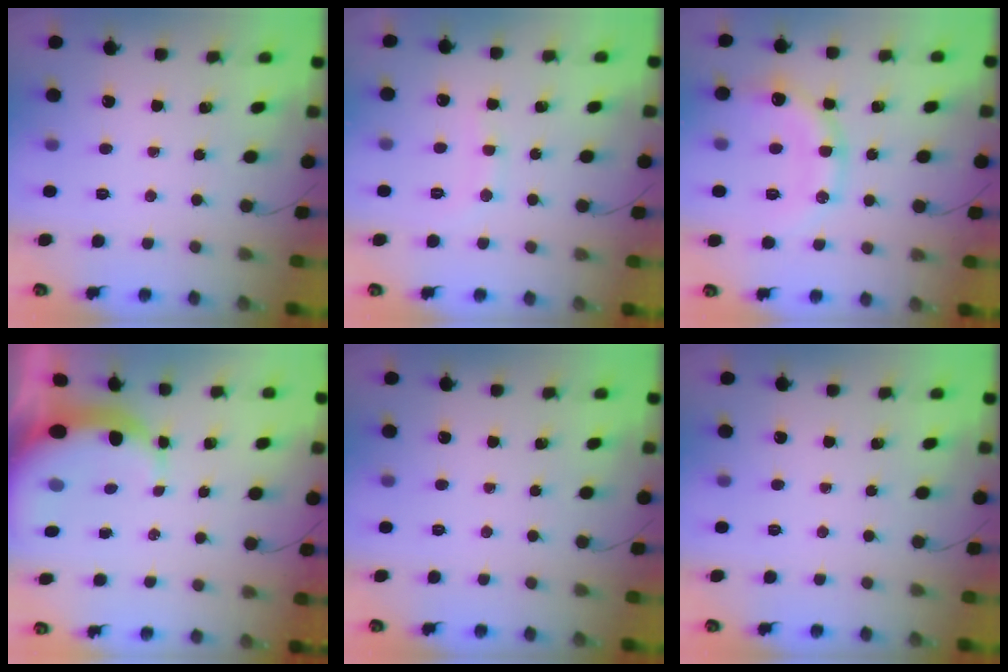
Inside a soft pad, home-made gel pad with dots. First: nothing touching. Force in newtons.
{"total": 5.5, "press": 5.3, "slide": 1.6}
{"total": 12.9, "press": 12.8, "slide": 1.9}
{"total": 7.5, "press": 7.4, "slide": 1.3}
{"total": 0.0}
{"total": 0.0}